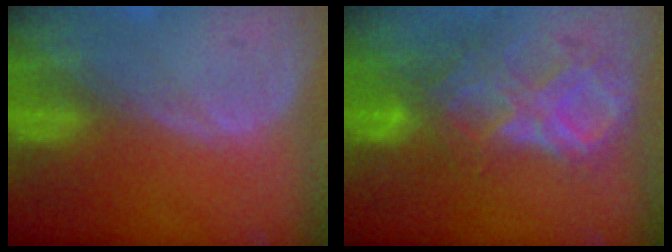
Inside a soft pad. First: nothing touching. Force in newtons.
{"total": 9.0, "press": 7.8, "slide": 4.5}